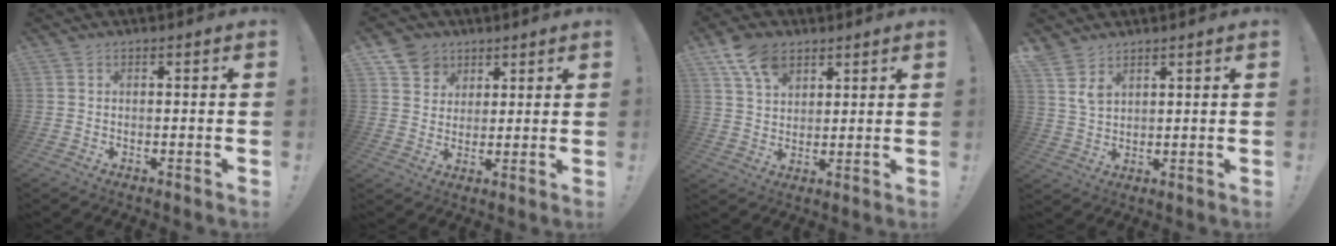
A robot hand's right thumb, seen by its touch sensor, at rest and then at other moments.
{"total": 7.8, "force": [4.6, 6.2, 1.0], "torque": [-0.012, -0.032, 0.091]}
{"total": 10.6, "force": [6.2, 6.7, 5.3], "torque": [-0.083, -0.025, 0.118]}
{"total": 5.5, "force": [4.0, 2.8, 2.6], "torque": [-0.046, -0.021, 0.076]}